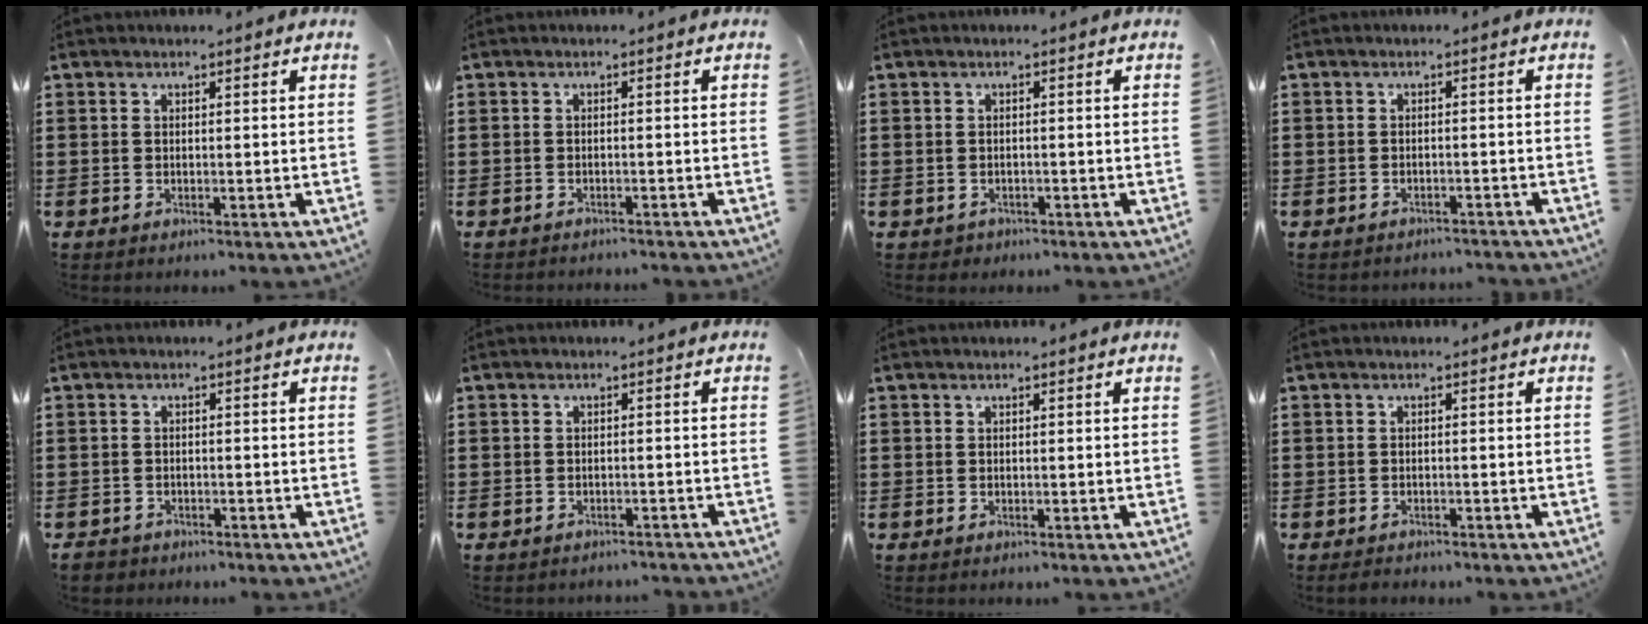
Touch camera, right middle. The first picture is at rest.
{"total": 0.8, "force": [-0.8, 0.0, 0.0], "torque": [-0.002, 0.001, -0.017]}
{"total": 0.6, "force": [-0.4, 0.4, 0.0], "torque": [-0.002, 0.004, -0.011]}
{"total": 1.7, "force": [-1.7, 0.3, -0.2], "torque": [0.000, 0.003, -0.039]}
{"total": 1.1, "force": [-1.1, 0.4, 0.0], "torque": [-0.004, 0.002, -0.024]}
{"total": 1.4, "force": [-1.4, 0.3, -0.2], "torque": [0.000, 0.004, -0.032]}
{"total": 0.0}
{"total": 0.9, "force": [-0.8, 0.2, 0.1], "torque": [-0.005, 0.000, -0.017]}